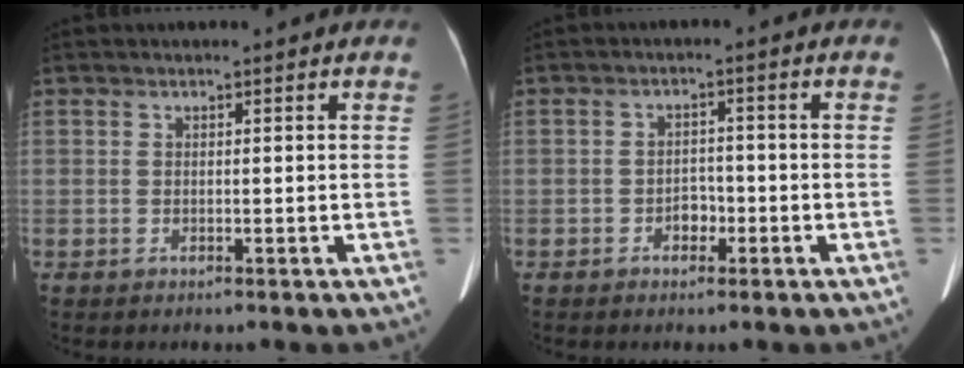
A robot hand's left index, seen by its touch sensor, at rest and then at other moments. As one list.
[{"total": 2.5, "force": [-1.3, 1.7, 1.3], "torque": [-0.019, 0.005, -0.022]}]